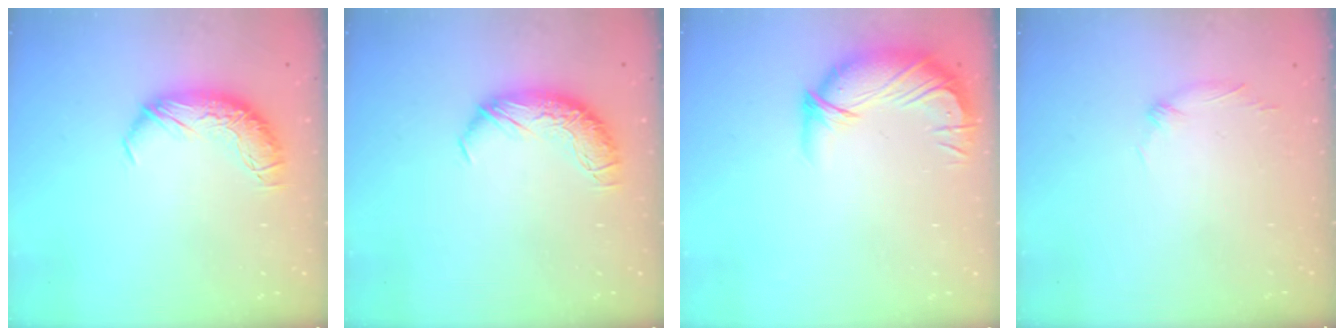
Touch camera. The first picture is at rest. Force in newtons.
{"total": 0.0}
{"total": 2.9, "press": 0.1, "slide": 2.9}
{"total": 5.8, "press": 5.7, "slide": 1.2}